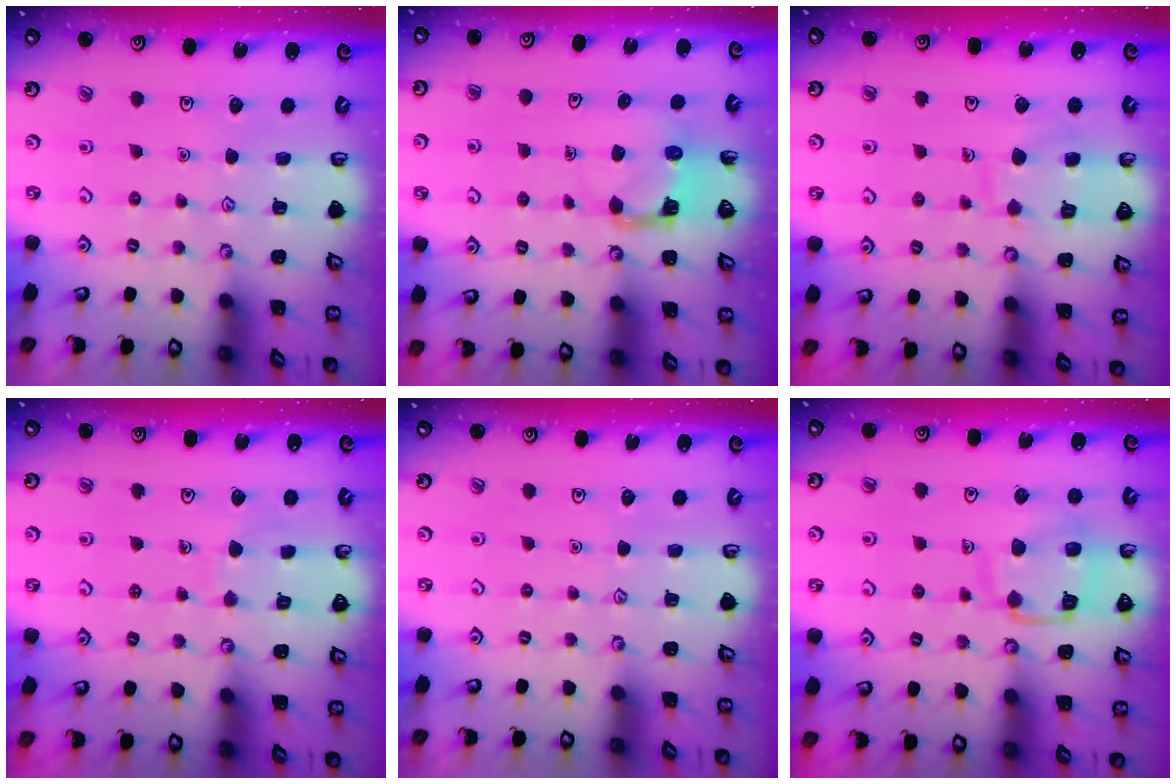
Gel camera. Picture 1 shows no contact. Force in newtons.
{"total": 3.9, "press": 3.8, "slide": 0.3}
{"total": 9.9, "press": 9.9, "slide": 0.7}
{"total": 4.6, "press": 4.6, "slide": 0.4}
{"total": 0.0}
{"total": 13.0, "press": 12.9, "slide": 1.5}